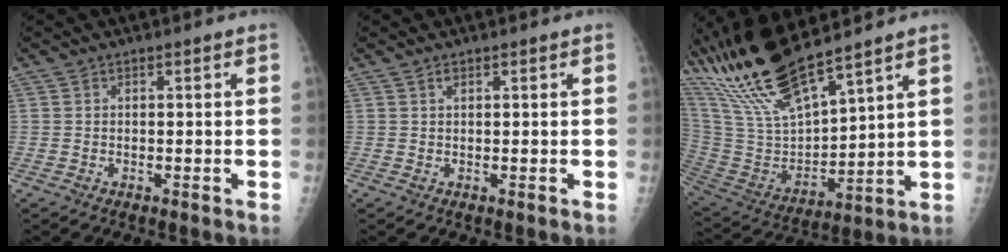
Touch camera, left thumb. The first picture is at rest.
{"total": 0.8, "force": [0.6, 0.4, 0.5], "torque": [-0.006, -0.002, 0.010]}
{"total": 20.1, "force": [16.0, 3.8, 11.6], "torque": [-0.211, -0.064, 0.324]}